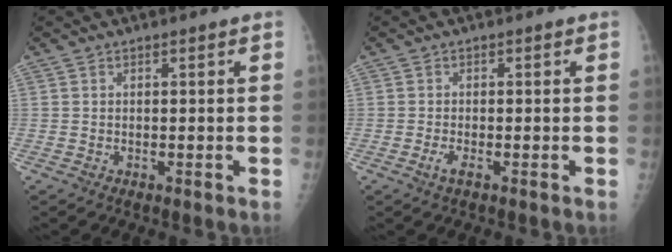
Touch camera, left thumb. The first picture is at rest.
{"total": 1.7, "force": [-0.8, 0.4, 1.5], "torque": [-0.036, 0.000, -0.019]}